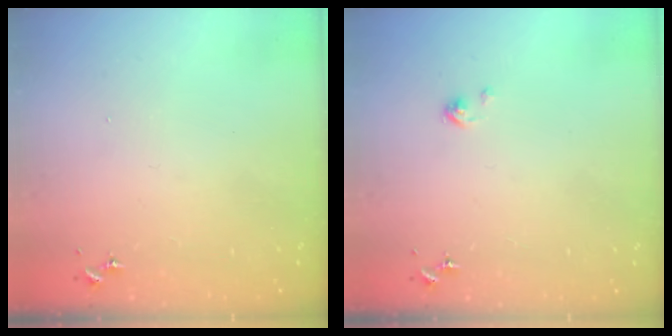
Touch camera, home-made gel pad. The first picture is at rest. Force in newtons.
{"total": 2.4, "press": 2.4, "slide": 0.3}